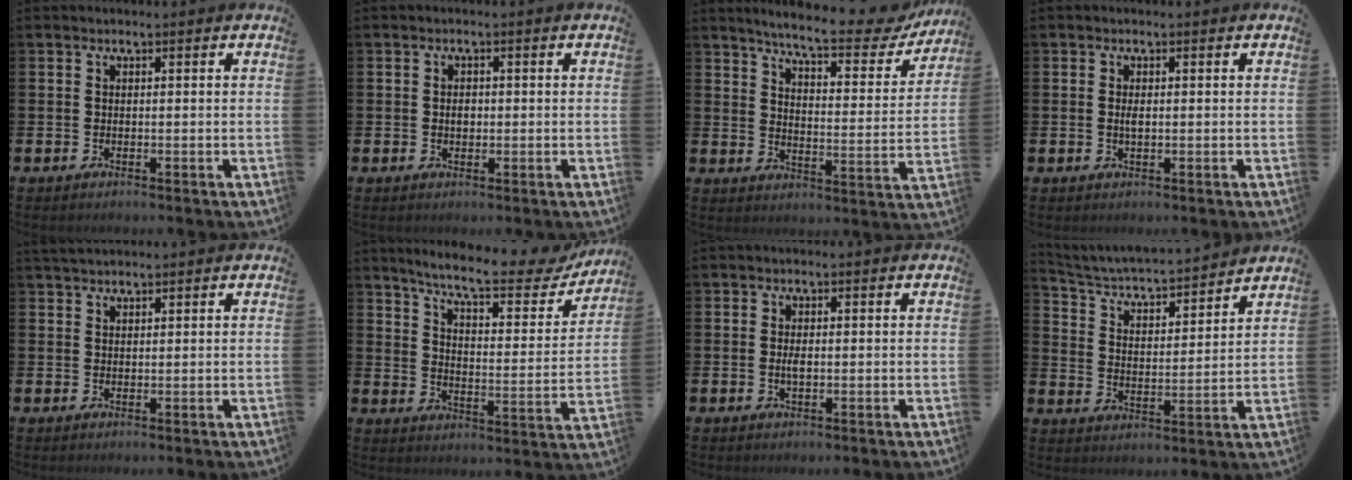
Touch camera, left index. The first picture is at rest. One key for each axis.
{"total": 1.6, "fx": 0.0, "fy": 1.1, "fz": 1.1, "tx": -0.010, "ty": 0.002, "tz": -0.005}
{"total": 7.3, "fx": 6.6, "fy": 1.0, "fz": 3.0, "tx": -0.071, "ty": -0.048, "tz": 0.105}
{"total": 1.2, "fx": 0.1, "fy": 0.4, "fz": 1.1, "tx": -0.018, "ty": 0.001, "tz": 0.000}
{"total": 2.0, "fx": 1.9, "fy": 0.4, "fz": 0.5, "tx": -0.009, "ty": 0.000, "tz": 0.034}
{"total": 9.2, "fx": 8.1, "fy": 1.5, "fz": 4.0, "tx": -0.097, "ty": -0.055, "tz": 0.134}
{"total": 1.4, "fx": 0.0, "fy": 0.5, "fz": 1.3, "tx": -0.022, "ty": 0.001, "tz": -0.003}
{"total": 4.7, "fx": 4.5, "fy": 0.8, "fz": 1.3, "tx": -0.051, "ty": -0.044, "tz": 0.069}